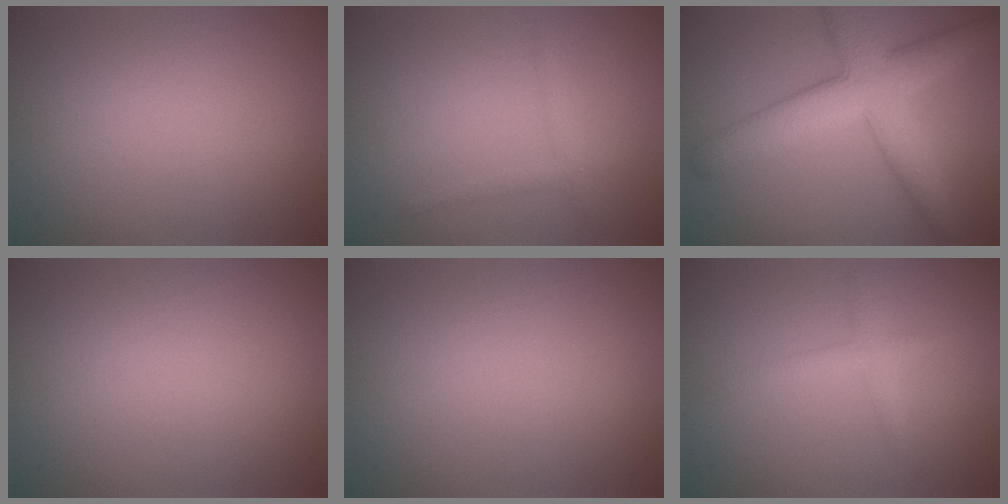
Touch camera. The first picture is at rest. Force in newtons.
{"total": 1.2, "press": 1.2, "slide": 0.1}
{"total": 7.2, "press": 7.2, "slide": 0.4}
{"total": 0.0}
{"total": 0.0}
{"total": 1.7, "press": 1.7, "slide": 0.1}